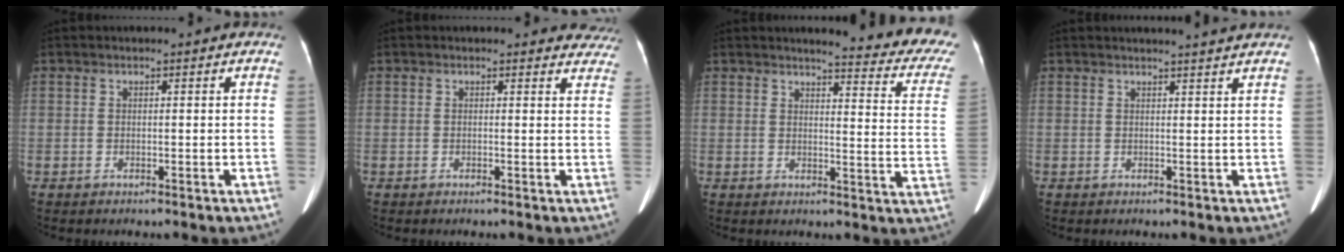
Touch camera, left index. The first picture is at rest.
{"total": 5.1, "force": [4.7, 2.0, 0.0], "torque": [0.031, -0.015, 0.016]}
{"total": 16.5, "force": [15.1, 1.2, 6.4], "torque": [-0.060, -0.092, 0.147]}
{"total": 4.6, "force": [4.2, -0.8, 1.6], "torque": [-0.020, 0.005, 0.042]}